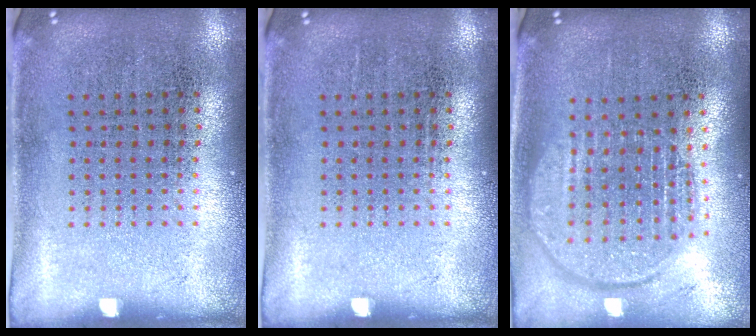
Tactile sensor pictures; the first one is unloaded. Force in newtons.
{"total": 0.0}
{"total": 1.9, "press": 1.7, "slide": 1.0}